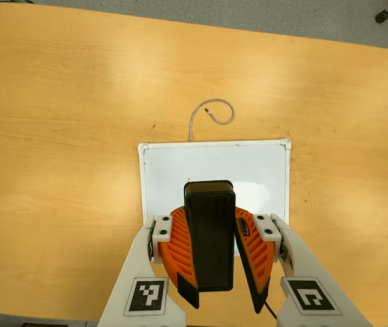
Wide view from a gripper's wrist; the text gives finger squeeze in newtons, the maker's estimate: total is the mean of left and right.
{"total": 11.2, "left": 10.4, "right": 12.1}